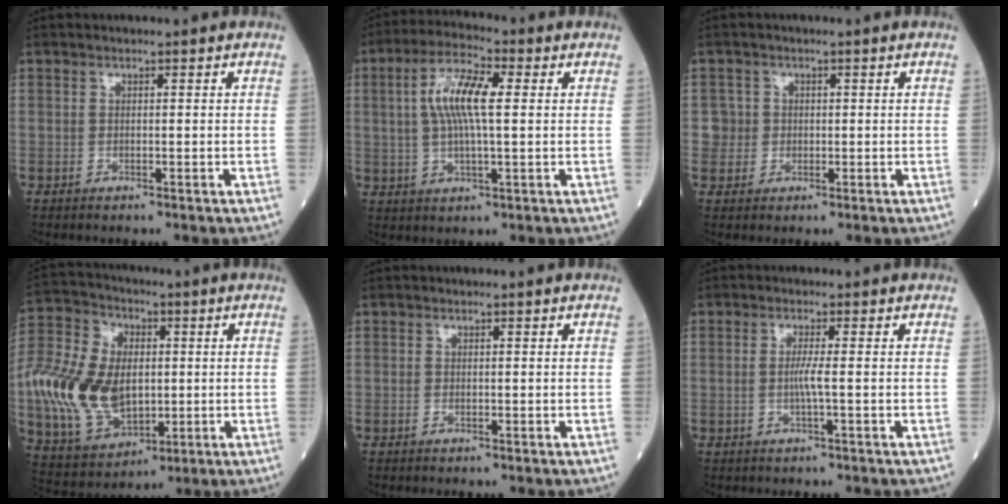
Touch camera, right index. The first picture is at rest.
{"total": 9.0, "force": [1.8, 2.1, 8.6], "torque": [-0.176, 0.015, 0.033]}
{"total": 2.3, "force": [0.2, 2.3, -0.3], "torque": [0.018, 0.007, 0.002]}
{"total": 17.3, "force": [-0.8, 11.1, 13.3], "torque": [-0.308, 0.015, -0.002]}
{"total": 0.0}
{"total": 2.1, "force": [-0.2, -0.5, 2.0], "torque": [-0.042, -0.001, -0.004]}